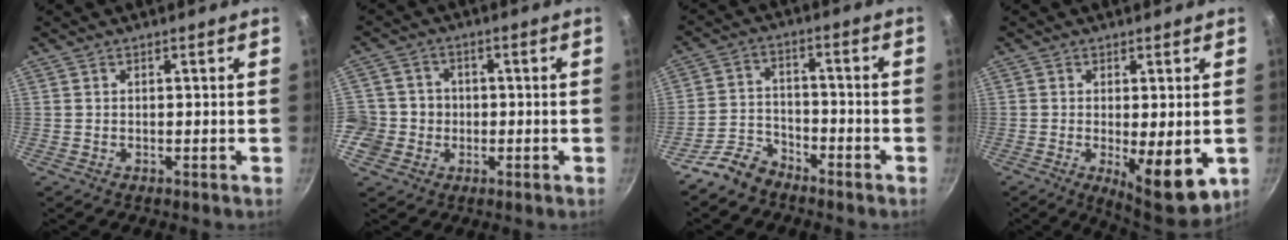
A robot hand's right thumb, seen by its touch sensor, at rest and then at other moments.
{"total": 7.0, "force": [-1.3, 6.7, 1.5], "torque": [0.004, 0.016, -0.032]}
{"total": 6.4, "force": [-5.4, 3.1, 1.4], "torque": [-0.018, 0.056, -0.111]}
{"total": 10.3, "force": [-2.1, 3.3, 9.6], "torque": [-0.119, -0.010, -0.016]}